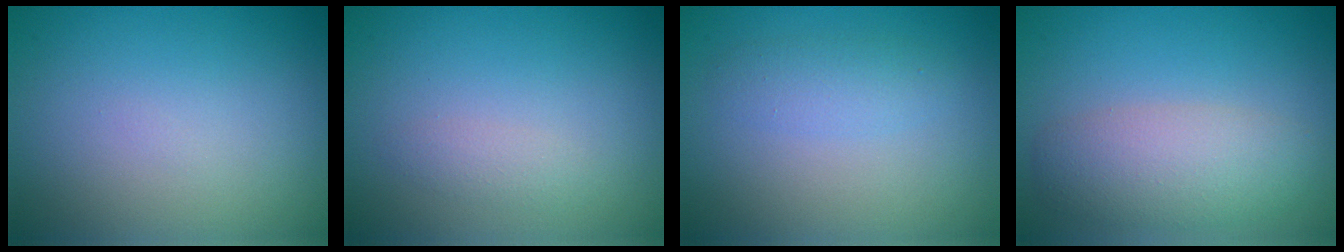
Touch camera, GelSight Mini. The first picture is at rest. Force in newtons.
{"total": 1.1, "press": 1.1, "slide": 0.0}
{"total": 1.6, "press": 1.6, "slide": 0.0}
{"total": 4.6, "press": 4.6, "slide": 0.2}